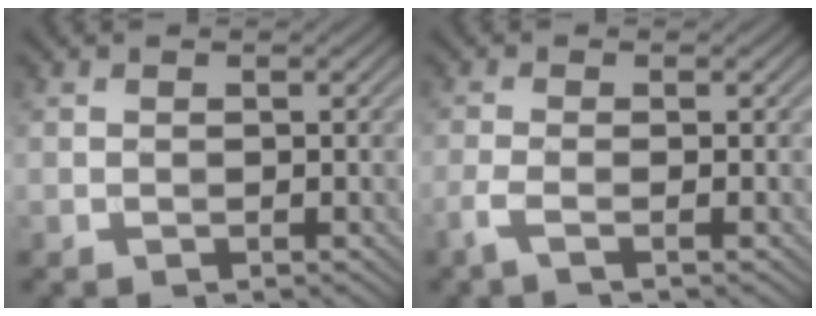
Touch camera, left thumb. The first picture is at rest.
{"total": 2.4, "force": [-1.2, 0.3, 2.0], "torque": [-0.042, 0.001, -0.039]}